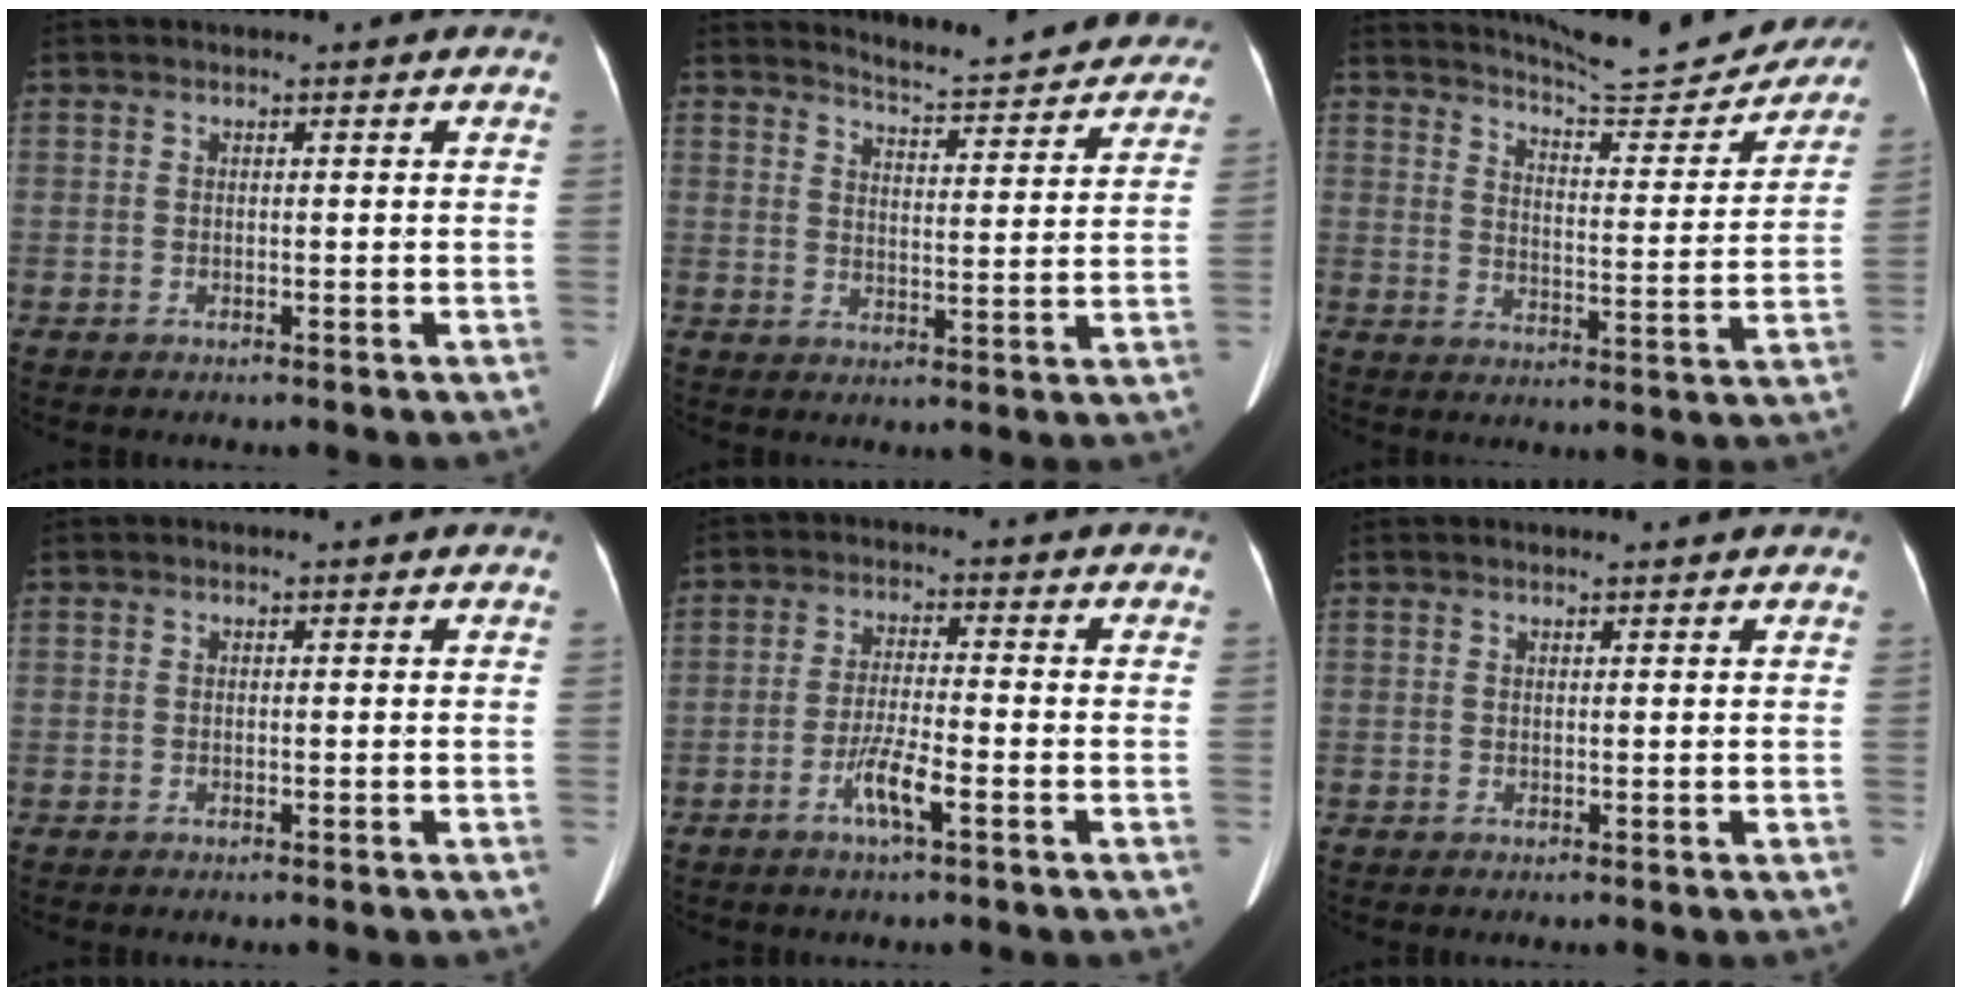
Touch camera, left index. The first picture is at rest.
{"total": 15.0, "force": [14.4, 2.1, 3.7], "torque": [-0.039, -0.035, 0.166]}
{"total": 16.5, "force": [15.8, 1.6, 4.5], "torque": [-0.064, -0.040, 0.206]}
{"total": 0.0}
{"total": 4.8, "force": [-2.5, 0.2, 4.2], "torque": [-0.086, -0.006, -0.048]}
{"total": 2.0, "force": [1.9, 0.1, 0.6], "torque": [-0.012, 0.012, 0.025]}